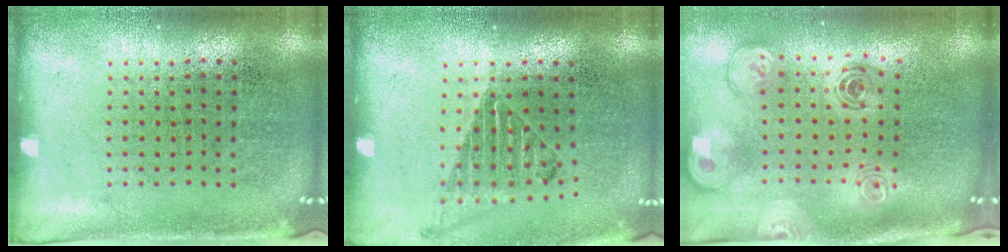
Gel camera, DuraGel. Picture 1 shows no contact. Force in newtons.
{"total": 1.1, "press": 1.1, "slide": 0.2}
{"total": 3.0, "press": 2.1, "slide": 2.1}